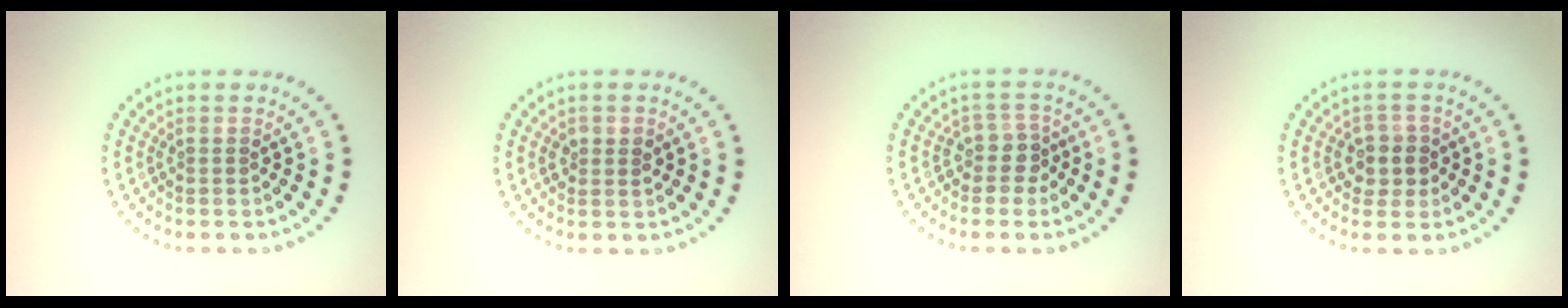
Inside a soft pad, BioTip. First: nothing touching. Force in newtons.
{"total": 1.5, "press": 1.5, "slide": 0.2}
{"total": 2.2, "press": 1.6, "slide": 1.5}
{"total": 2.4, "press": 2.2, "slide": 0.9}